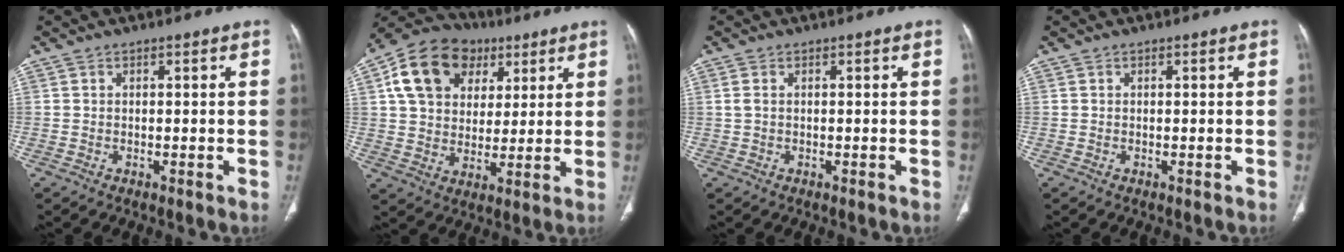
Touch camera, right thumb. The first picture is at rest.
{"total": 16.8, "force": [6.4, 12.6, 9.1], "torque": [-0.140, 0.006, 0.108]}
{"total": 1.2, "force": [0.3, 0.6, 1.0], "torque": [-0.032, 0.007, 0.010]}
{"total": 0.0}